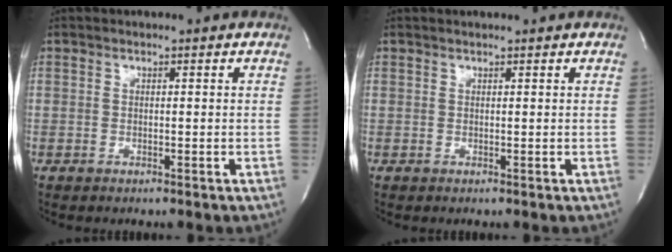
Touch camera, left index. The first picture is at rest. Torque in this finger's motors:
{"motor_torque": [0.22, -0.24, -0.02, -0.01]}